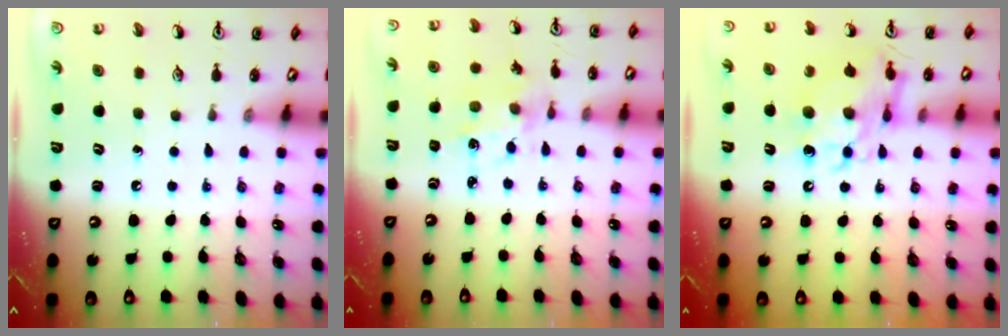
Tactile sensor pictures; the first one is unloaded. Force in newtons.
{"total": 3.7, "press": 3.6, "slide": 1.0}
{"total": 10.7, "press": 10.6, "slide": 1.2}